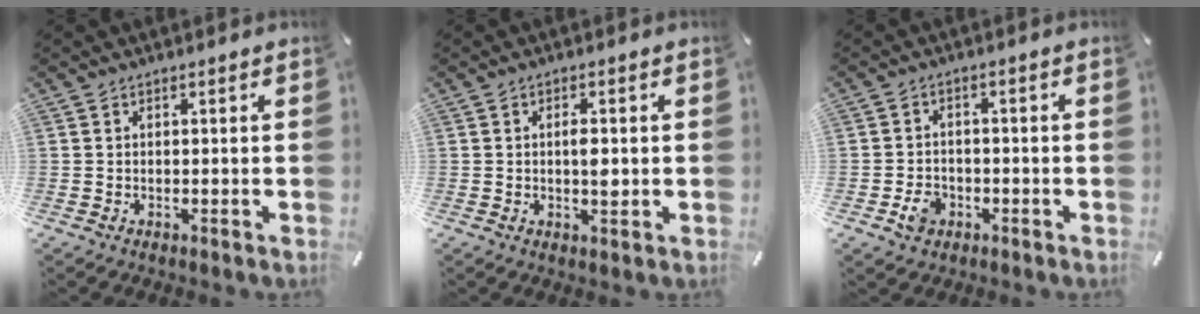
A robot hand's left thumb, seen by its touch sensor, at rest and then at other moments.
{"total": 3.4, "force": [0.1, 1.3, 3.1], "torque": [-0.053, -0.001, -0.002]}
{"total": 4.5, "force": [-1.9, 3.6, 2.0], "torque": [-0.037, 0.008, -0.033]}